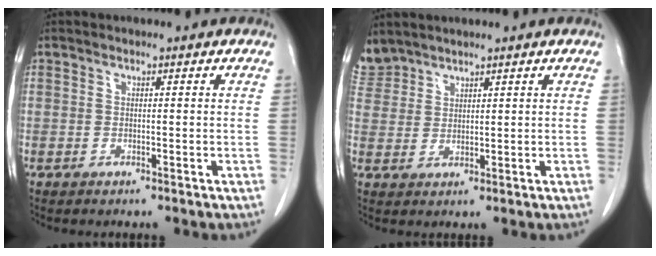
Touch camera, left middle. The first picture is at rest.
{"total": 3.9, "force": [3.7, 1.2, -0.2], "torque": [-0.003, 0.011, 0.083]}